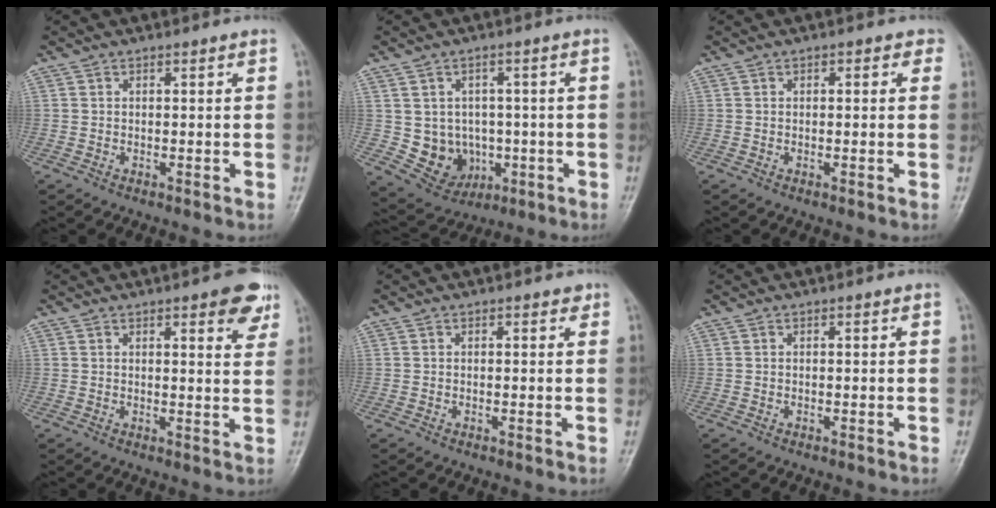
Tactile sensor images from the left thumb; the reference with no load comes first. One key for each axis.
{"total": 8.5, "fx": -0.9, "fy": 7.6, "fz": 3.7, "tx": -0.023, "ty": 0.006, "tz": 0.006}
{"total": 2.1, "fx": 0.8, "fy": 1.3, "fz": 1.4, "tx": 0.000, "ty": 0.003, "tz": 0.003}
{"total": 6.6, "fx": 3.8, "fy": 2.1, "fz": 5.0, "tx": -0.040, "ty": -0.015, "tz": 0.040}
{"total": 0.6, "fx": 0.3, "fy": 0.4, "fz": 0.2, "tx": 0.003, "ty": -0.001, "tz": -0.001}
{"total": 0.0}